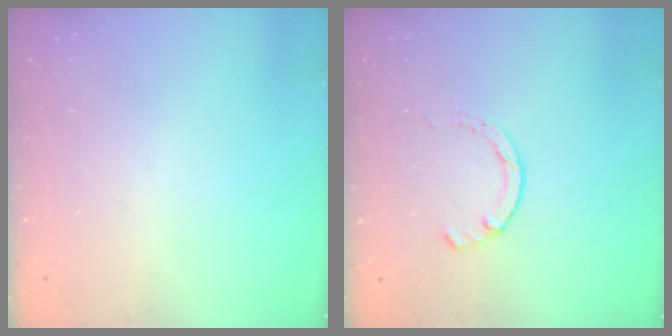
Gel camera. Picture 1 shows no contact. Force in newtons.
{"total": 2.3, "press": 2.3, "slide": 0.5}